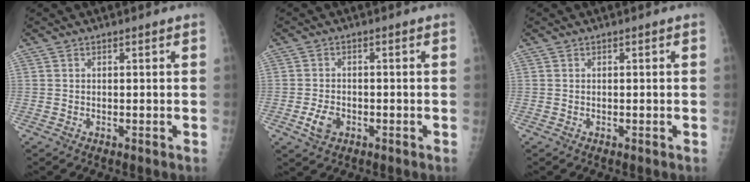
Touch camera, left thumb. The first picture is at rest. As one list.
[{"total": 3.8, "force": [-1.4, 2.6, 2.4], "torque": [-0.043, 0.002, -0.025]}, {"total": 0.0}]